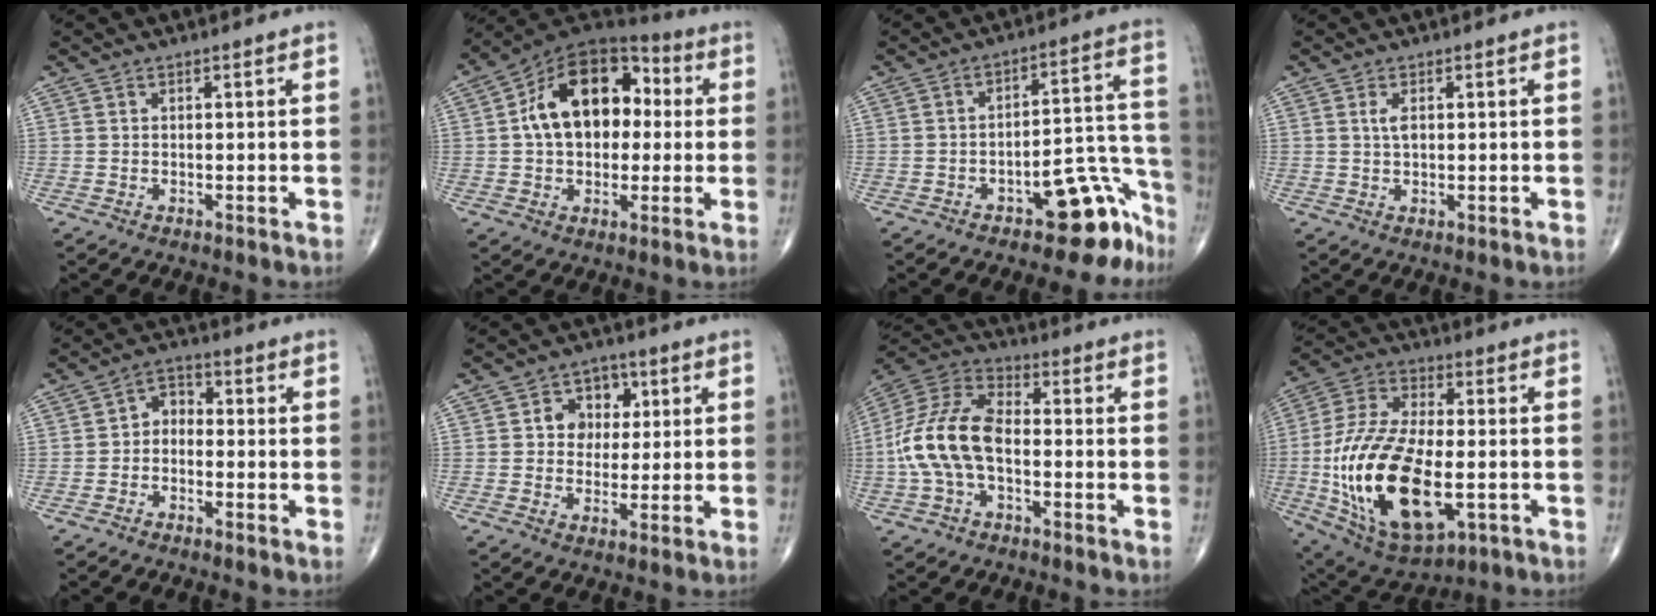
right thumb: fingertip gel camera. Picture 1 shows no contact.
{"total": 18.8, "force": [2.3, 12.5, 13.8], "torque": [-0.187, 0.035, 0.031]}
{"total": 12.3, "force": [-8.0, 5.5, 7.5], "torque": [-0.031, 0.108, -0.109]}
{"total": 2.2, "force": [0.6, 1.0, 1.9], "torque": [-0.037, -0.004, 0.010]}
{"total": 4.2, "force": [-0.9, 3.2, 2.6], "torque": [-0.025, 0.025, -0.034]}
{"total": 7.3, "force": [1.6, 6.1, 3.7], "torque": [-0.012, 0.002, 0.020]}
{"total": 15.0, "force": [-2.0, 8.7, 12.1], "torque": [-0.253, 0.039, -0.044]}
{"total": 25.0, "force": [-4.7, 12.4, 21.2], "torque": [-0.427, 0.001, -0.061]}